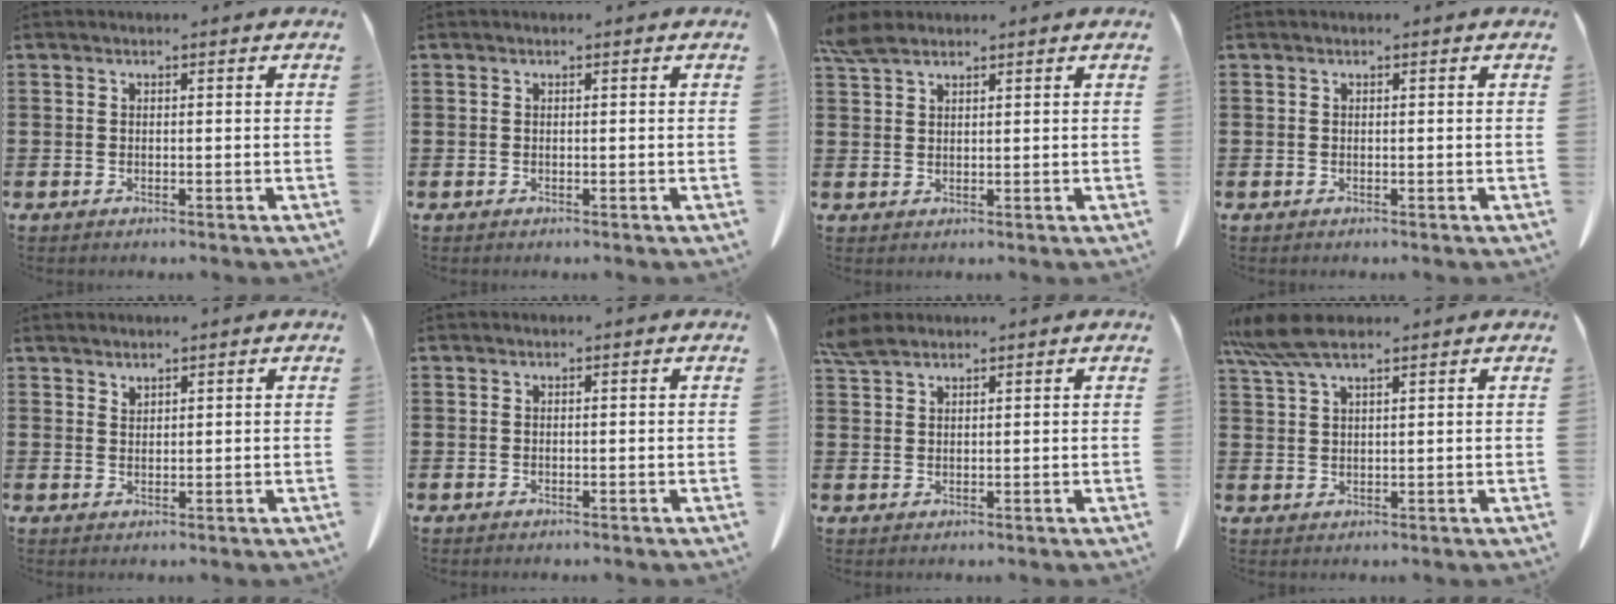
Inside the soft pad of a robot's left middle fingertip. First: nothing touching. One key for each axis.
{"total": 0.0}
{"total": 3.7, "fx": 2.9, "fy": 1.3, "fz": 2.0, "tx": -0.047, "ty": 0.000, "tz": 0.056}
{"total": 0.0}
{"total": 1.5, "fx": 1.5, "fy": 0.1, "fz": 0.1, "tx": -0.006, "ty": -0.003, "tz": 0.029}
{"total": 0.0}
{"total": 3.3, "fx": 2.7, "fy": 1.0, "fz": 1.5, "tx": -0.037, "ty": 0.001, "tz": 0.054}
{"total": 6.6, "fx": 4.8, "fy": 1.3, "fz": 4.3, "tx": -0.102, "ty": -0.008, "tz": 0.088}